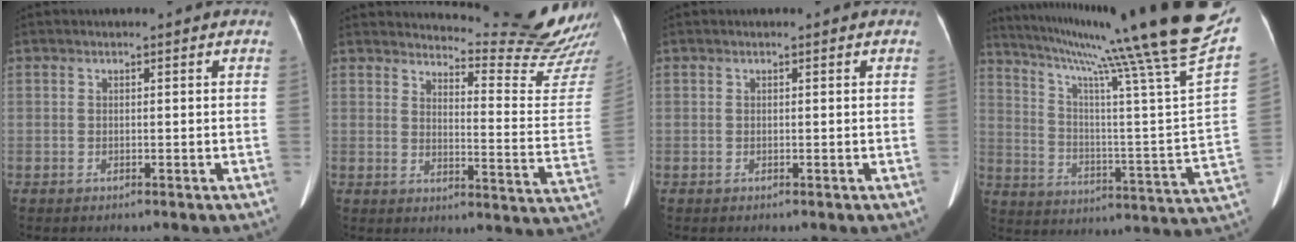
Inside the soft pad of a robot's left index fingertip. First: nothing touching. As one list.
[{"total": 18.2, "force": [17.7, -0.4, 4.5], "torque": [-0.063, -0.157, 0.197]}, {"total": 0.0}, {"total": 30.8, "force": [23.7, -1.2, 19.7], "torque": [-0.281, -0.077, 0.328]}]